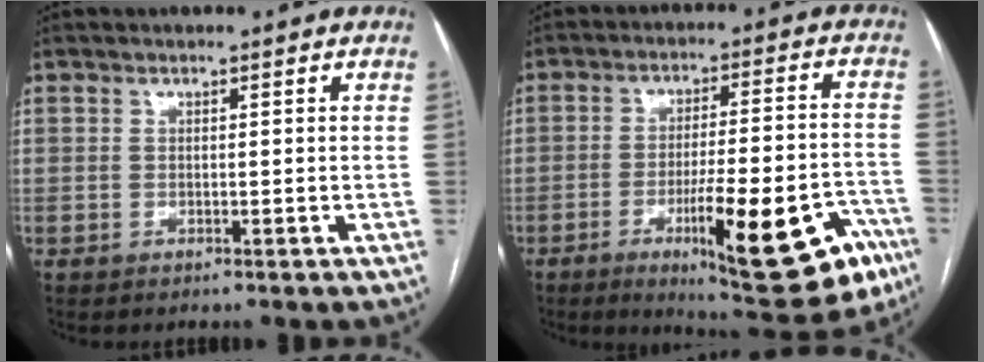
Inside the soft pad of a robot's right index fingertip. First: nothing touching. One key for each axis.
{"total": 20.0, "fx": -9.7, "fy": 4.1, "fz": 17.0, "tx": -0.181, "ty": 0.006, "tz": -0.127}